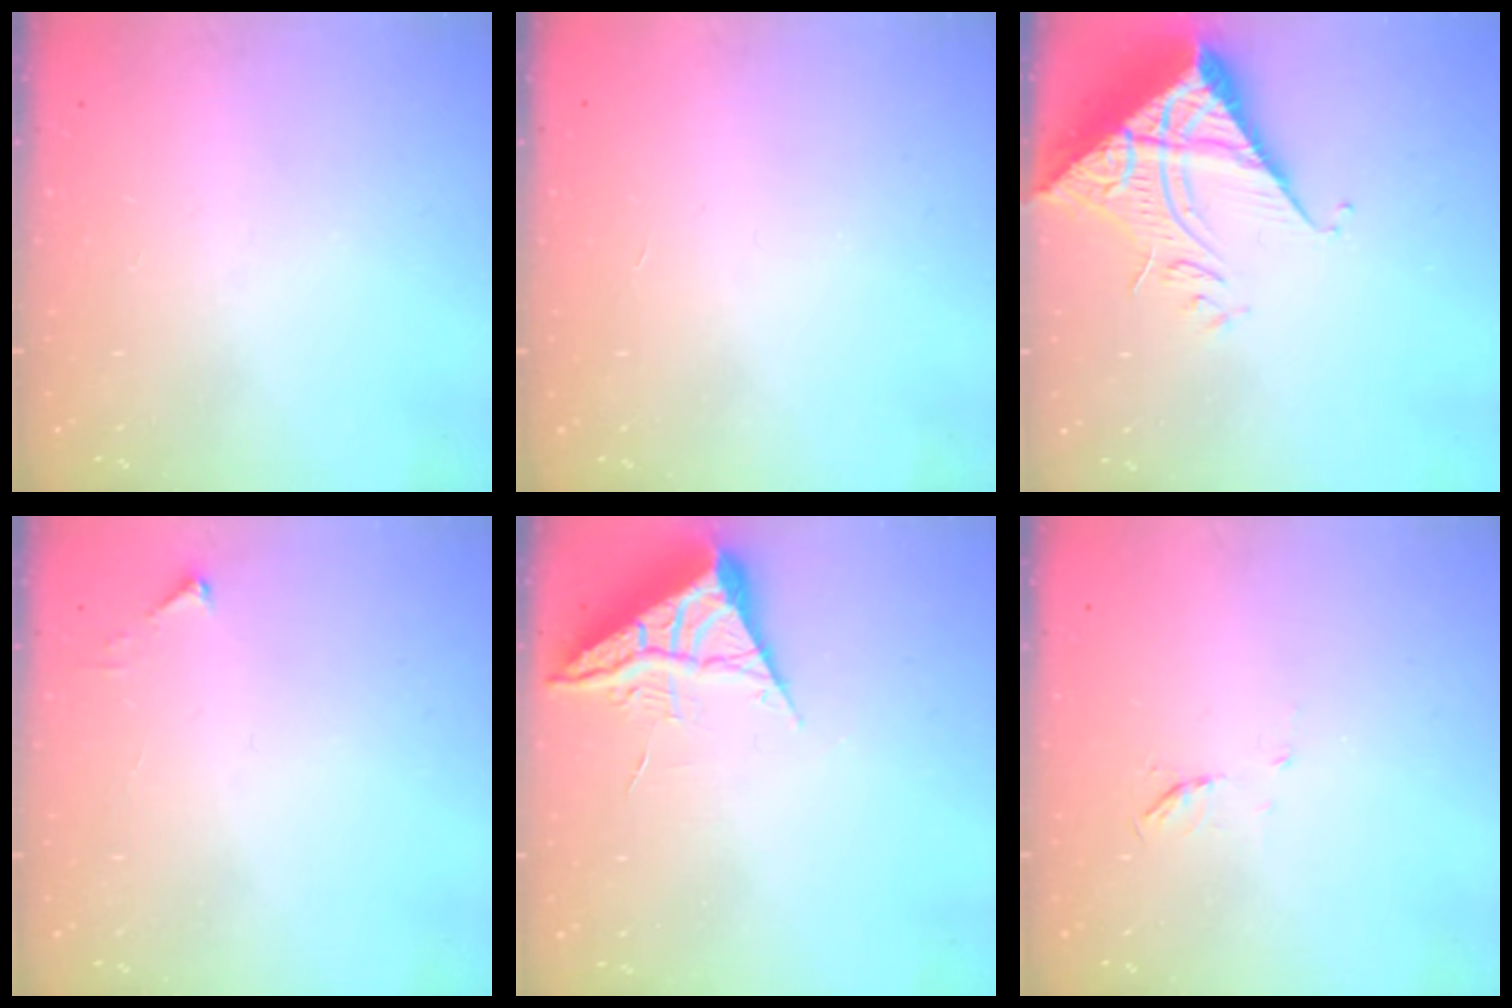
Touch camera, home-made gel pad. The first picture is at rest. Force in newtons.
{"total": 1.6, "press": 1.6, "slide": 0.1}
{"total": 10.7, "press": 10.6, "slide": 1.0}
{"total": 2.5, "press": 2.5, "slide": 0.3}
{"total": 5.9, "press": 5.9, "slide": 0.6}
{"total": 4.0, "press": 4.0, "slide": 0.6}